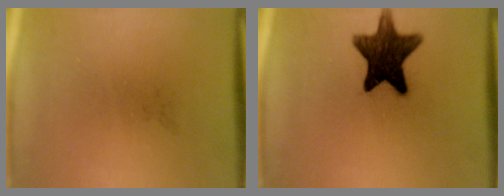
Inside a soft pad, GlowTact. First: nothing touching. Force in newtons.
{"total": 12.5}